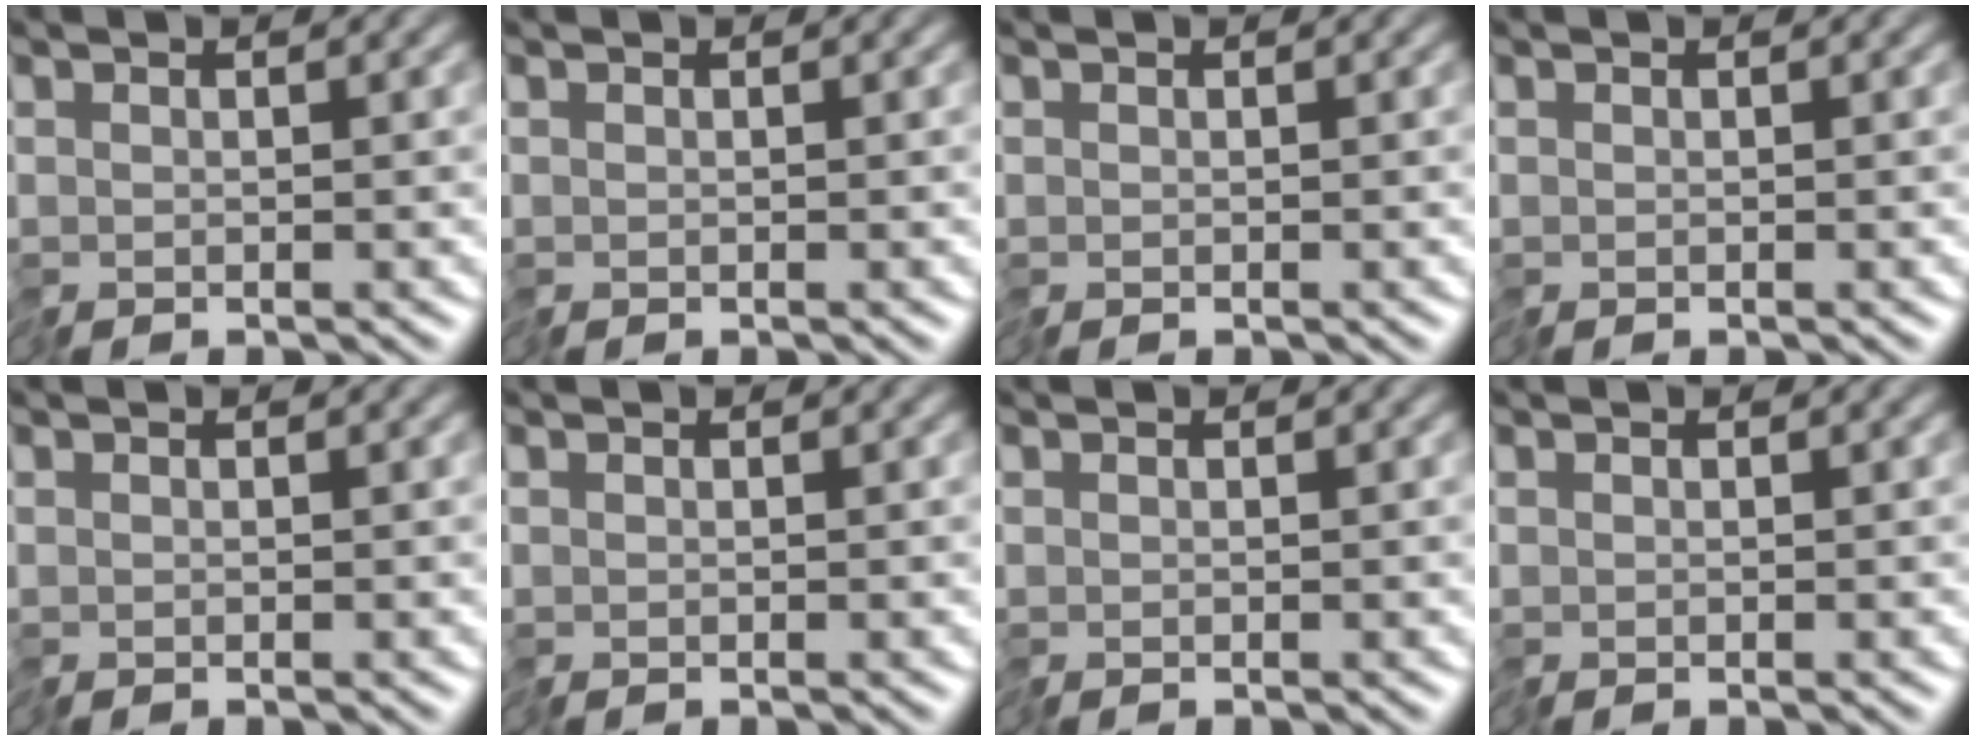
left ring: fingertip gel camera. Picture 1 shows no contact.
{"total": 0.0}
{"total": 0.0}
{"total": 0.0}
{"total": 0.0}
{"total": 0.0}
{"total": 0.0}
{"total": 0.0}